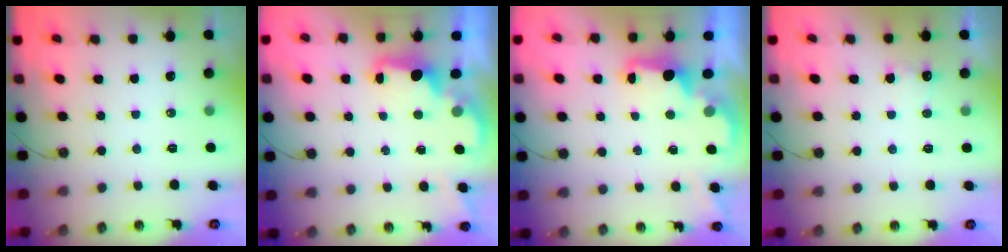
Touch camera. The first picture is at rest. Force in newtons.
{"total": 2.0, "press": 1.9, "slide": 0.8}
{"total": 2.3, "press": 2.2, "slide": 0.7}
{"total": 2.9, "press": 2.7, "slide": 0.9}